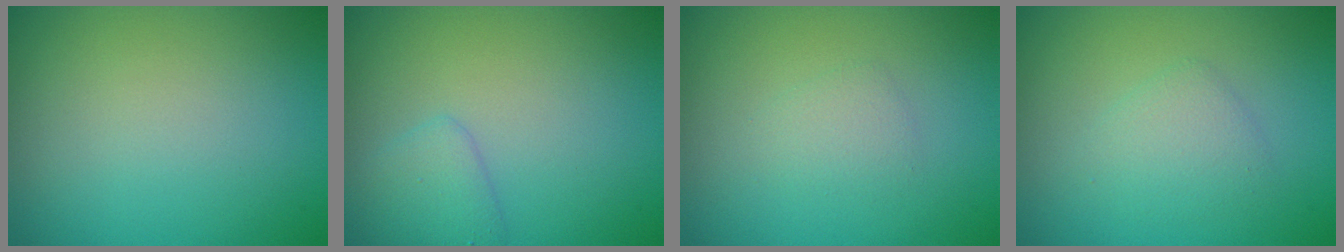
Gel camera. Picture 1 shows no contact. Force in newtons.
{"total": 1.8, "press": 1.8, "slide": 0.2}
{"total": 1.2, "press": 1.2, "slide": 0.0}
{"total": 2.0, "press": 2.0, "slide": 0.1}